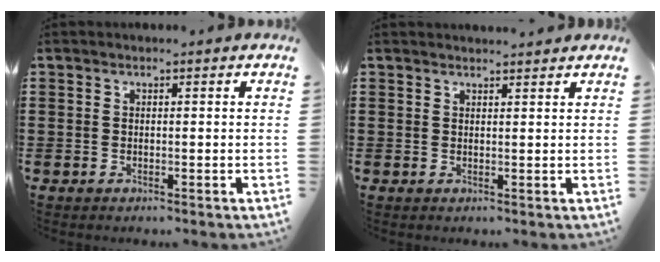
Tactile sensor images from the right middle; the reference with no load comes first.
{"total": 1.3, "force": [1.3, 0.0, 0.2], "torque": [0.001, -0.004, 0.023]}